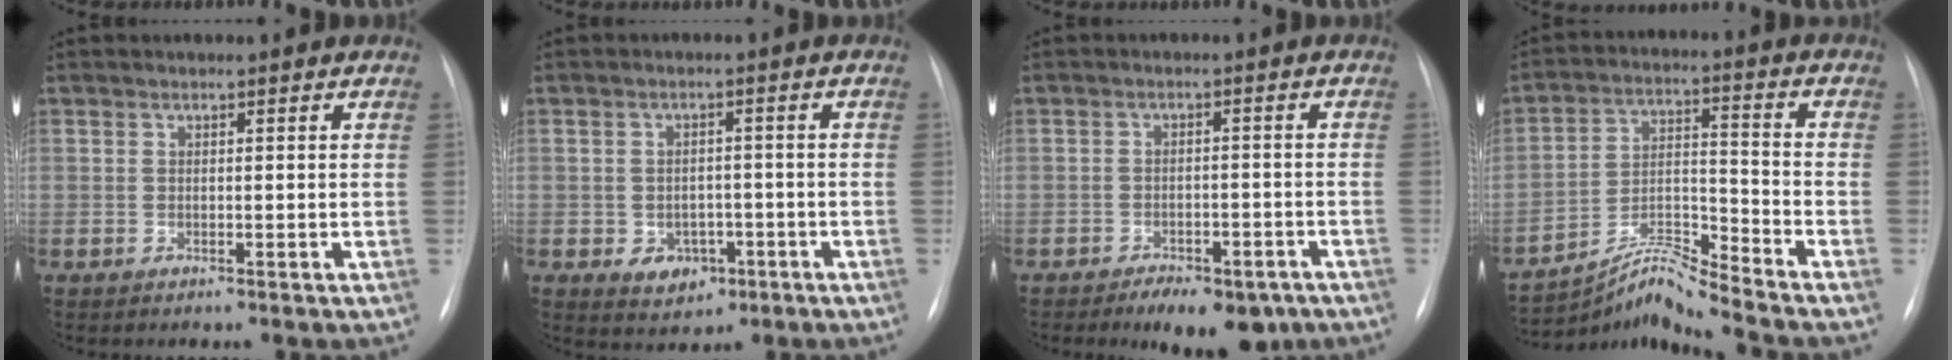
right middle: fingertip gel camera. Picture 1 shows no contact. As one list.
[{"total": 4.8, "force": [-1.8, 3.7, 2.4], "torque": [-0.029, 0.008, -0.015]}, {"total": 9.7, "force": [-7.0, 4.4, 5.1], "torque": [-0.055, 0.010, -0.096]}, {"total": 8.9, "force": [-8.4, -2.2, 1.9], "torque": [-0.040, 0.013, -0.151]}]